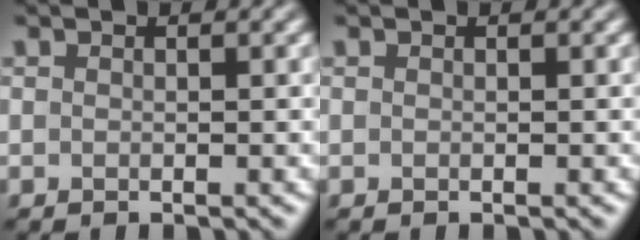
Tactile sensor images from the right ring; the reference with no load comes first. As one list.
[{"total": 0.0}]